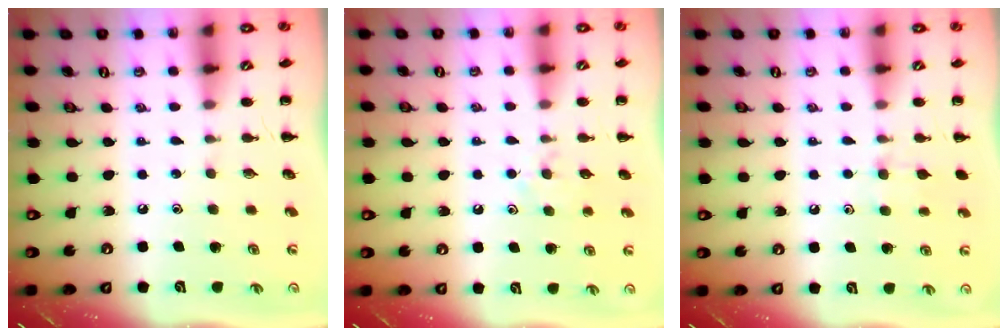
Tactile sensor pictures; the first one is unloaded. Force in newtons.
{"total": 5.3, "press": 5.0, "slide": 1.8}
{"total": 7.1, "press": 6.8, "slide": 2.0}